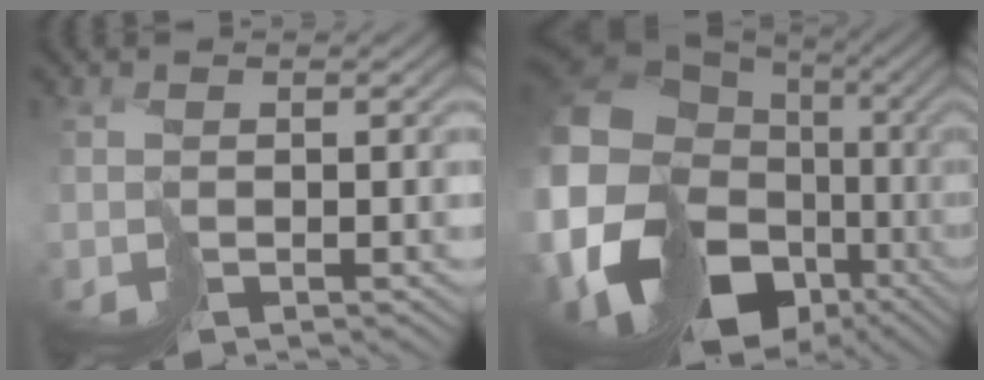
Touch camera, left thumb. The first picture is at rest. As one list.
[{"total": 20.4, "force": [-5.5, 16.4, 10.7], "torque": [-0.268, -0.041, -0.062]}]